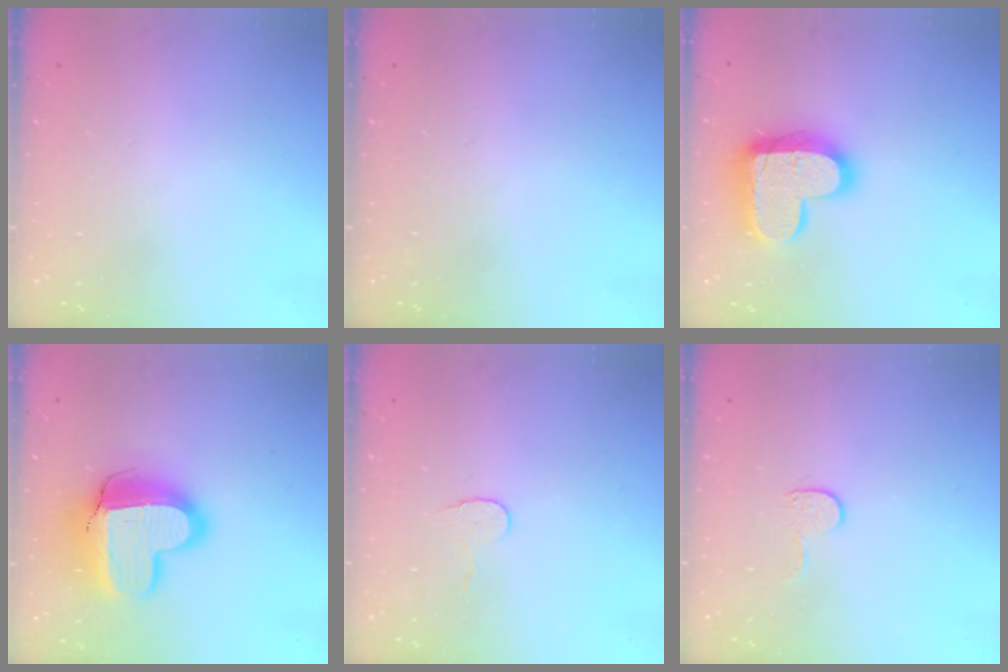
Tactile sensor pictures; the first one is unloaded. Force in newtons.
{"total": 0.0}
{"total": 17.7, "press": 17.7, "slide": 1.2}
{"total": 16.9, "press": 16.8, "slide": 1.4}
{"total": 5.6, "press": 5.6, "slide": 0.5}
{"total": 3.9, "press": 3.9, "slide": 0.4}